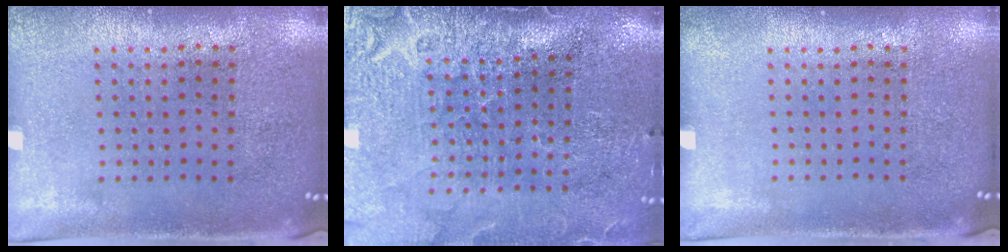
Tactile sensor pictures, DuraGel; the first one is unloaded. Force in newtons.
{"total": 4.2, "press": 3.7, "slide": 2.1}
{"total": 0.0}